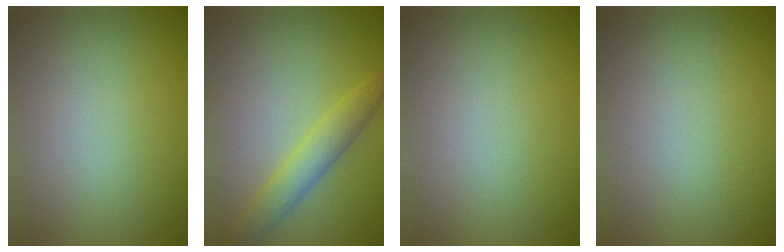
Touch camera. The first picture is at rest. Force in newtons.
{"total": 3.2, "press": 3.2, "slide": 0.0}
{"total": 0.0}
{"total": 0.0}